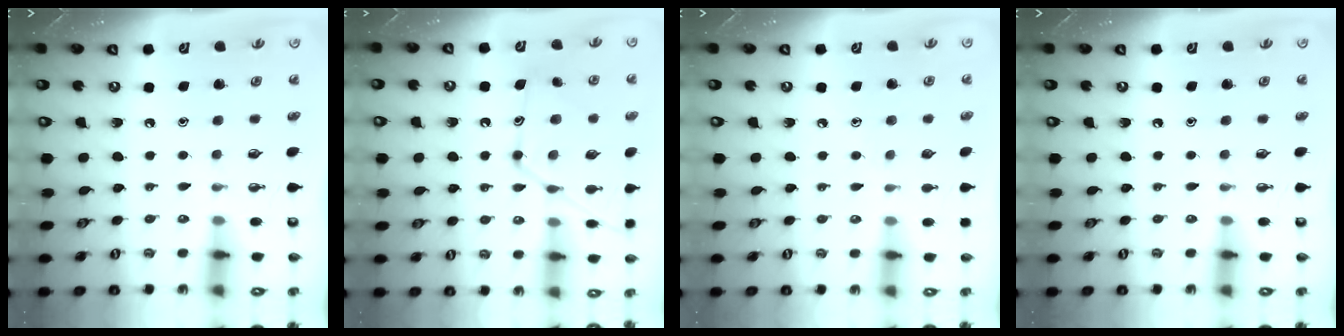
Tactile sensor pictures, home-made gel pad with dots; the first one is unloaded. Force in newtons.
{"total": 16.5, "press": 16.4, "slide": 1.3}
{"total": 3.8, "press": 3.8, "slide": 0.4}
{"total": 0.0}